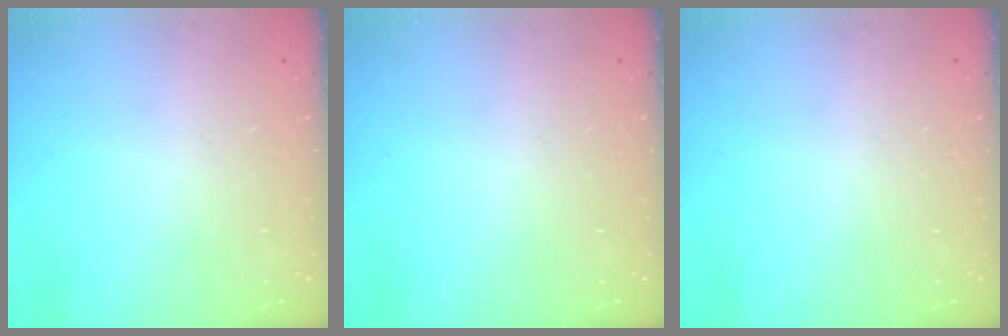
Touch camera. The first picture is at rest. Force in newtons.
{"total": 0.0}
{"total": 0.0}